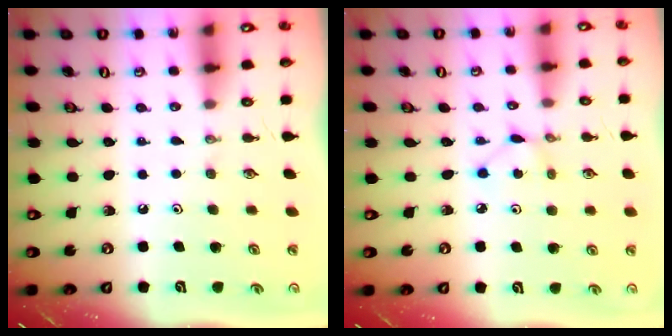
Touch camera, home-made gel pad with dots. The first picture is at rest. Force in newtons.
{"total": 1.9, "press": 1.9, "slide": 0.2}